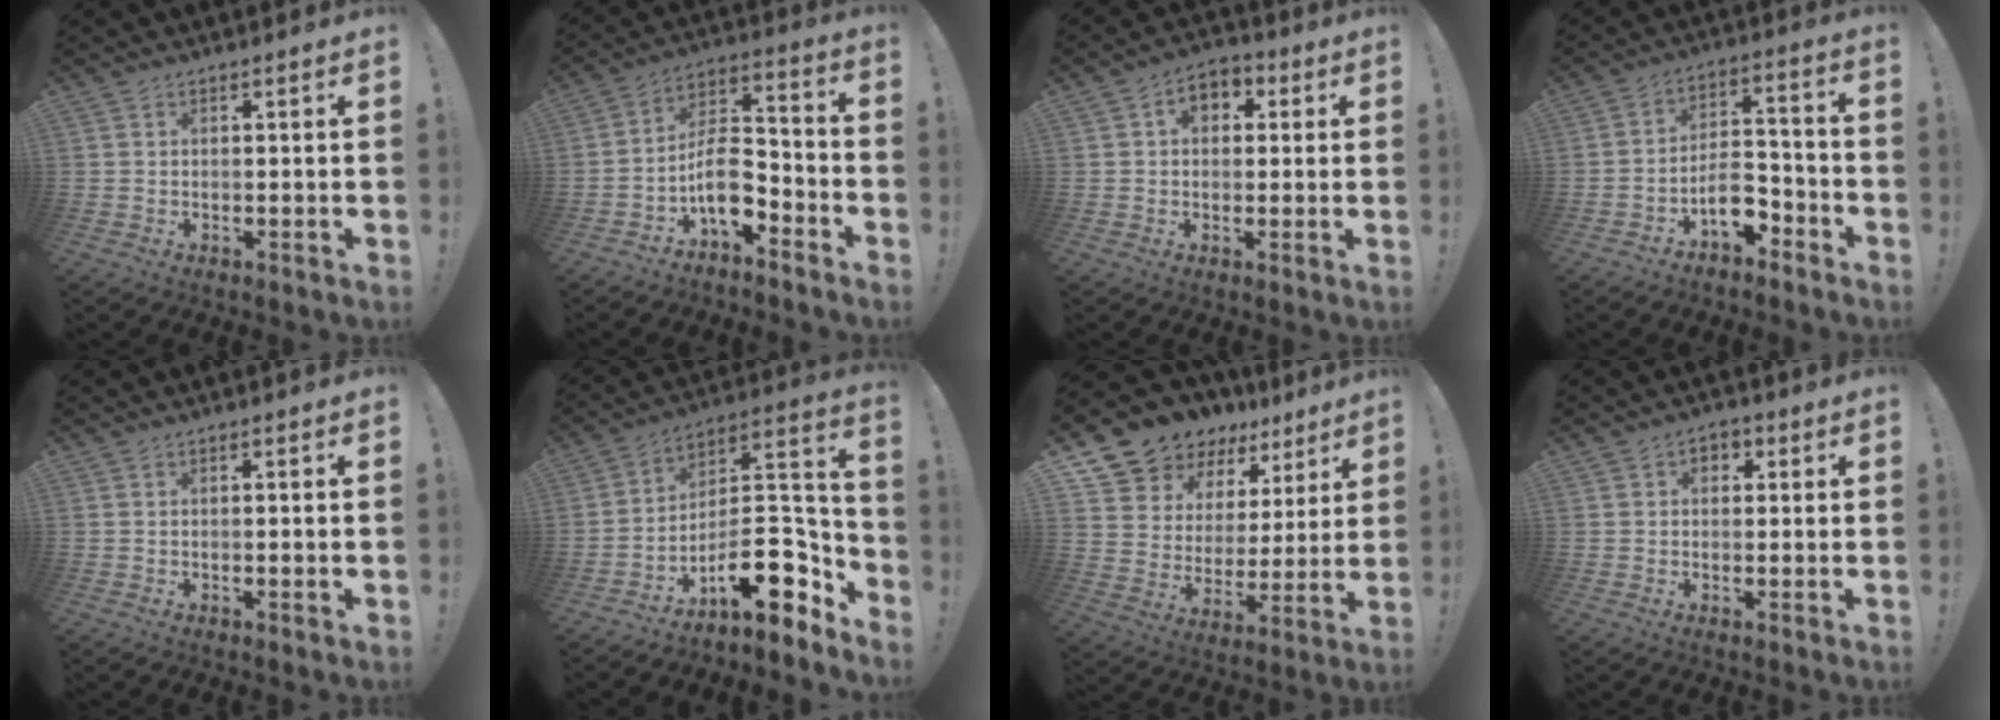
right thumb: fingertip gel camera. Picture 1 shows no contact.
{"total": 11.9, "force": [-5.8, 6.7, 8.0], "torque": [-0.142, 0.032, -0.102]}
{"total": 6.2, "force": [1.4, 4.8, 3.7], "torque": [-0.049, 0.003, 0.023]}
{"total": 9.7, "force": [-5.7, 5.7, 5.5], "torque": [-0.078, 0.042, -0.098]}
{"total": 1.1, "force": [0.1, -0.2, 1.1], "torque": [-0.011, -0.003, -0.002]}
{"total": 17.0, "force": [-7.5, 7.5, 13.3], "torque": [-0.180, 0.034, -0.117]}
{"total": 11.7, "force": [10.0, 6.0, 1.4], "torque": [-0.046, -0.088, 0.195]}
{"total": 3.5, "force": [0.5, 2.7, 2.1], "torque": [-0.022, 0.005, 0.006]}